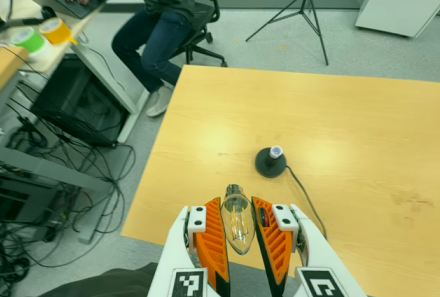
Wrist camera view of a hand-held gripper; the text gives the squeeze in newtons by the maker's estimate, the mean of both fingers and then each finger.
{"total": 10.7, "left": 10.2, "right": 11.3}